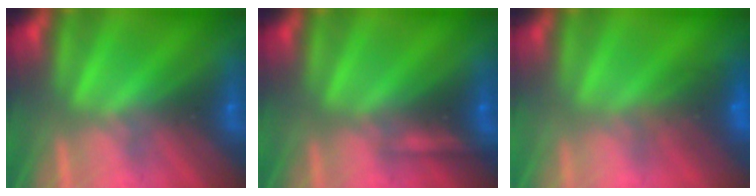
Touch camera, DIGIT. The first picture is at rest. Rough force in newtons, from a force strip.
{"total": 2.2}
{"total": 7.3}